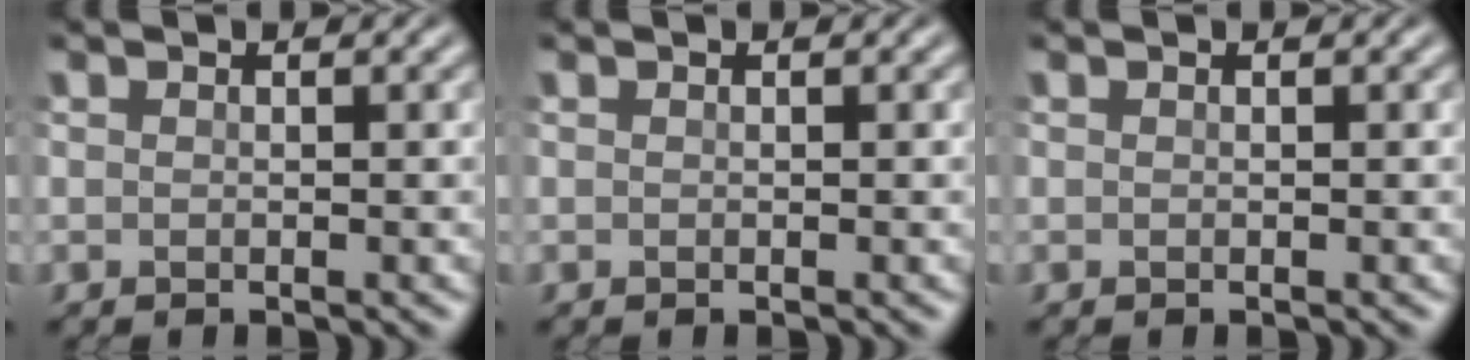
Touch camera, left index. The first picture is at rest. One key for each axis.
{"total": 0.0}
{"total": 0.0}